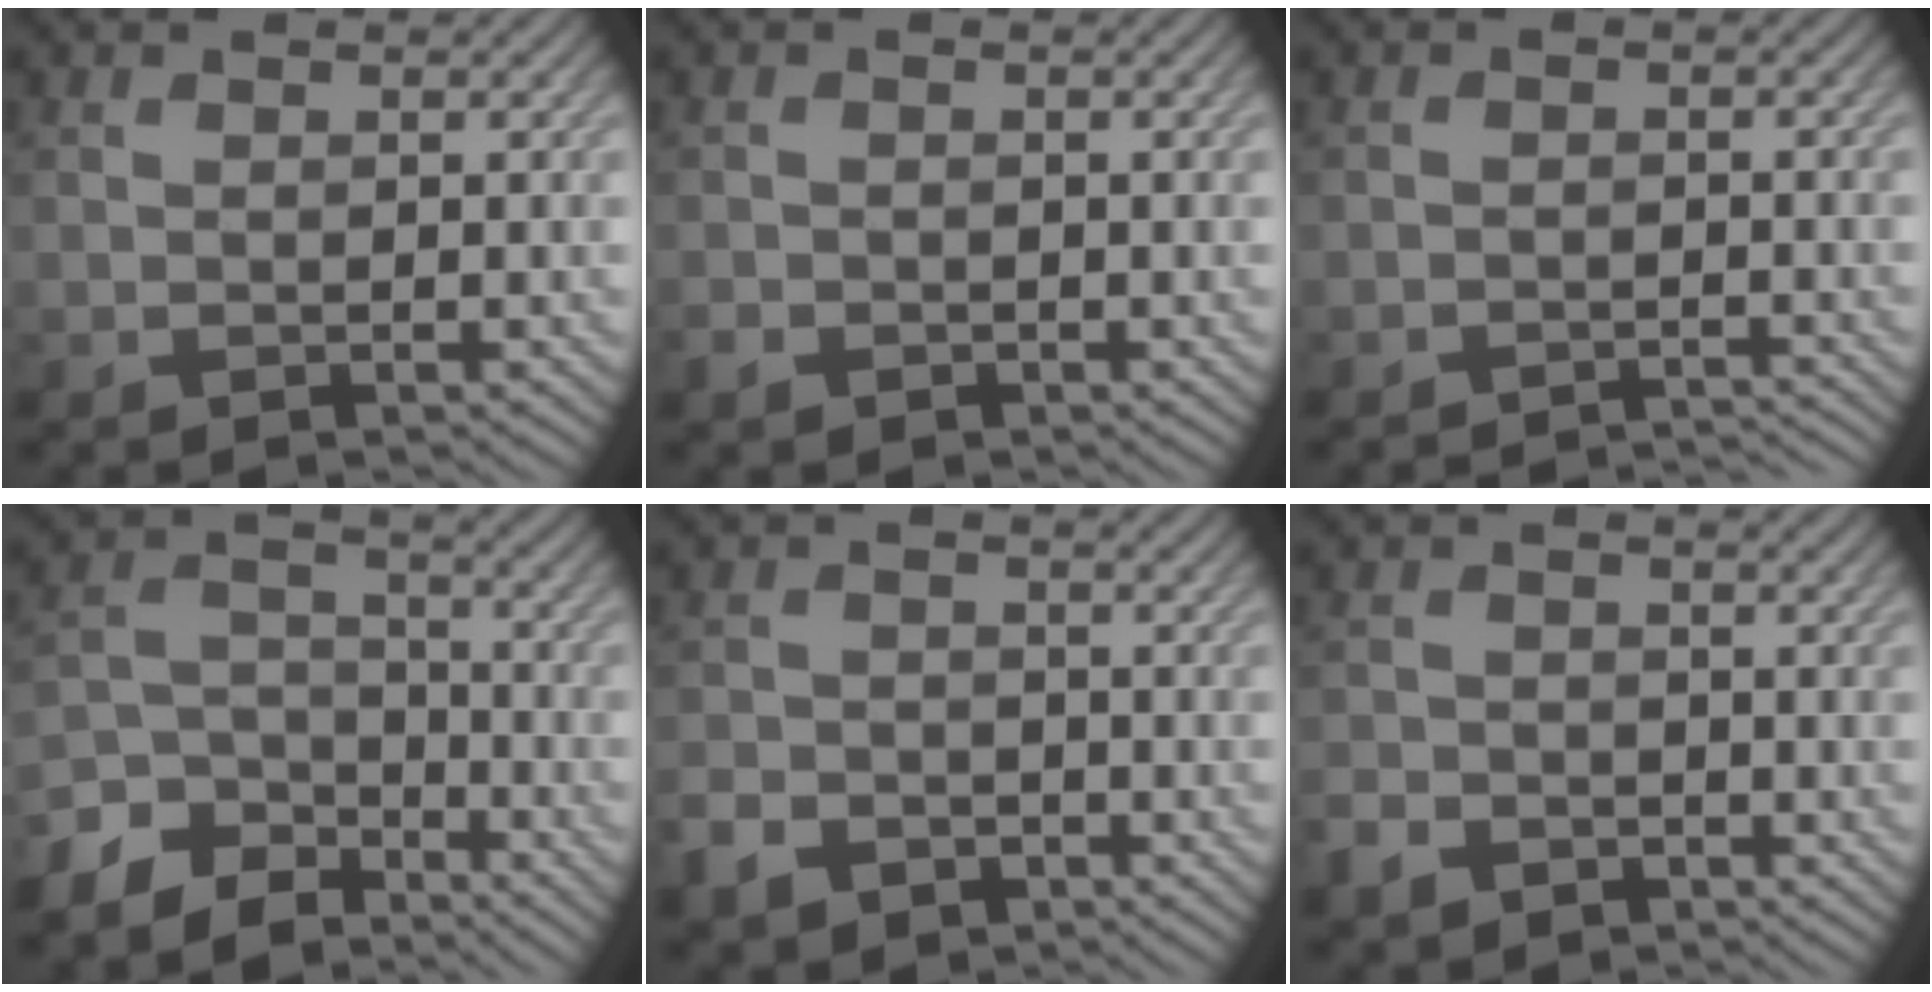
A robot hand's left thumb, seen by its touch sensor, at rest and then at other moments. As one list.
[{"total": 1.7, "force": [-1.0, 1.2, 0.5], "torque": [-0.013, -0.006, -0.023]}, {"total": 2.9, "force": [-2.9, 0.1, 0.5], "torque": [-0.010, 0.003, -0.046]}, {"total": 8.6, "force": [-6.6, 4.8, 2.9], "torque": [-0.073, -0.008, -0.136]}, {"total": 4.4, "force": [-2.8, 3.0, 1.5], "torque": [-0.039, -0.006, -0.057]}, {"total": 3.3, "force": [-2.2, 2.3, 1.0], "torque": [-0.029, -0.006, -0.048]}]